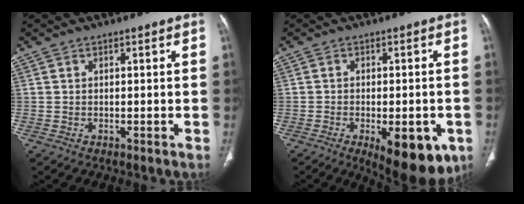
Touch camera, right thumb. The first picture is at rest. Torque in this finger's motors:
{"motor_torque": [2.48, 2.53, -0.03, -0.07, 0.31]}